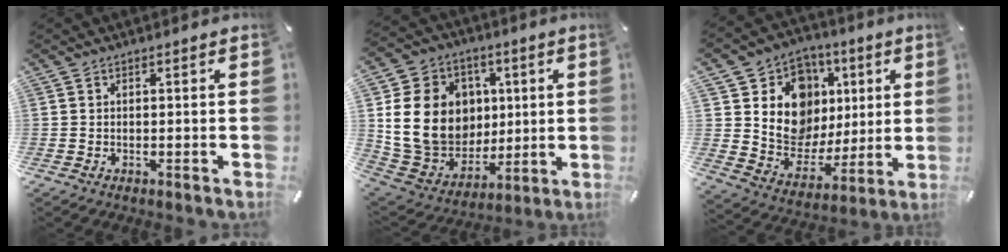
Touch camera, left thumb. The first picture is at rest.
{"total": 19.9, "force": [3.7, 17.0, 9.6], "torque": [-0.180, -0.014, 0.089]}
{"total": 13.9, "force": [3.0, 12.8, 4.5], "torque": [-0.059, -0.032, 0.075]}